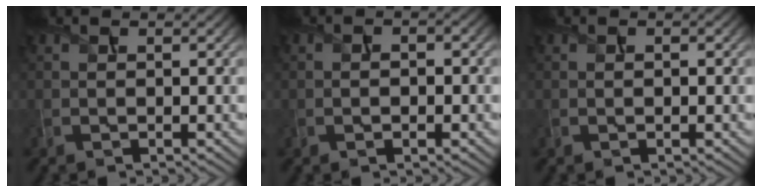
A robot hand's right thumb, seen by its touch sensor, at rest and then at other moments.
{"total": 2.4, "force": [-0.4, 1.5, 1.8], "torque": [-0.009, -0.004, -0.011]}
{"total": 0.8, "force": [-0.1, 0.4, 0.7], "torque": [-0.011, -0.003, 0.000]}